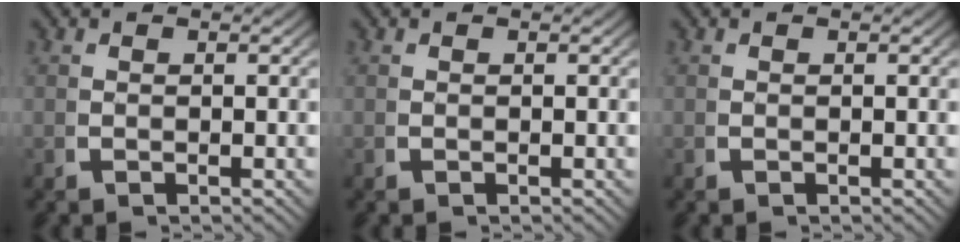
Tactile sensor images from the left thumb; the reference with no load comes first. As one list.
[{"total": 0.0}, {"total": 0.0}]